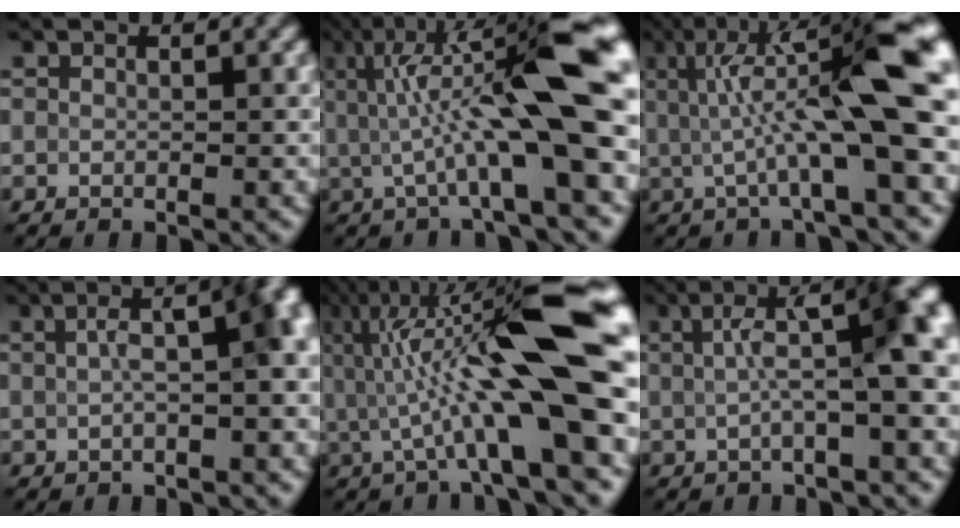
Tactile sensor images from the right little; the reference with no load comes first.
{"total": 12.5, "force": [1.4, 2.7, 12.1], "torque": [-0.192, 0.015, 0.024]}
{"total": 11.2, "force": [1.2, 2.5, 10.9], "torque": [-0.166, 0.007, 0.018]}
{"total": 6.7, "force": [0.9, 2.2, 6.2], "torque": [-0.063, 0.023, 0.010]}
{"total": 13.7, "force": [1.2, 2.8, 13.4], "torque": [-0.216, 0.022, 0.020]}
{"total": 7.3, "force": [1.3, 1.3, 7.0], "torque": [-0.102, 0.014, 0.014]}